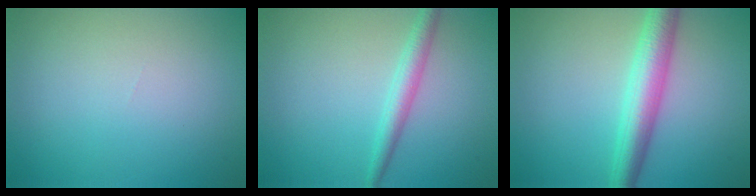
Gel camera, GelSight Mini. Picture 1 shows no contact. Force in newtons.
{"total": 2.3, "press": 2.3, "slide": 0.0}
{"total": 4.9, "press": 4.9, "slide": 0.1}